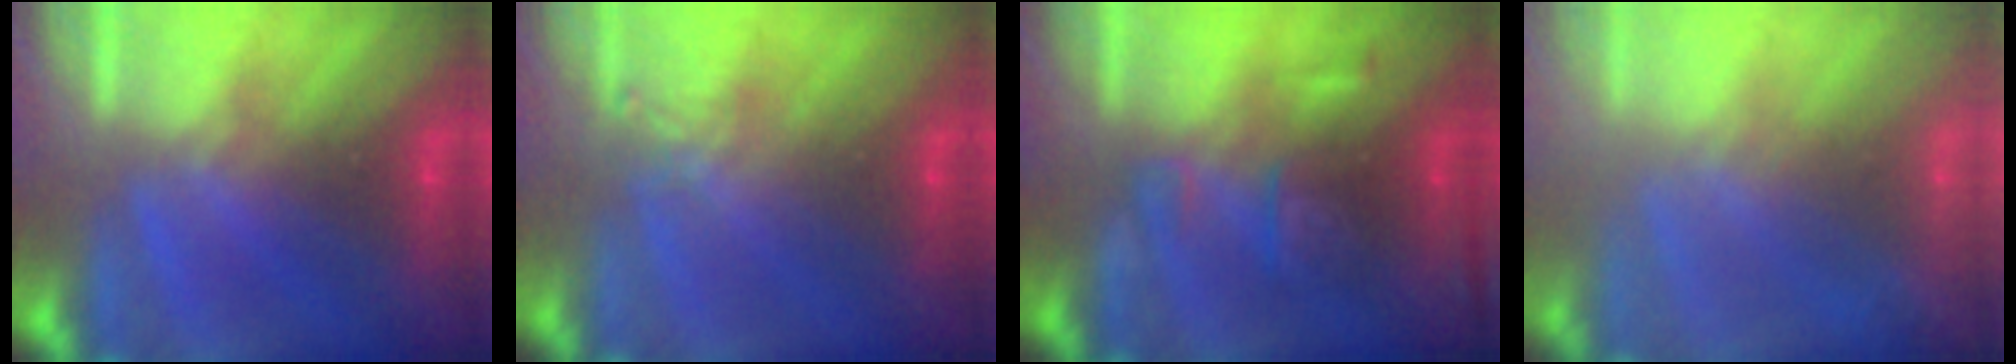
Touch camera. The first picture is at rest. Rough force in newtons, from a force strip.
{"total": 2.3}
{"total": 2.6}
{"total": 2.5}